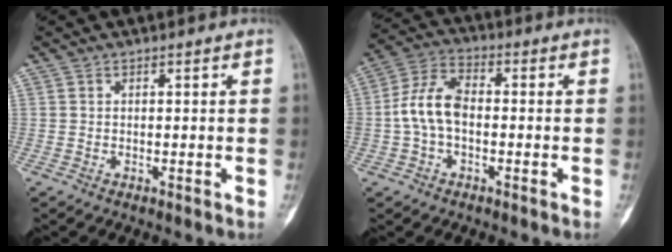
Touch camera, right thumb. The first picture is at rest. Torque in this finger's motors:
{"motor_torque": [0.12, 0.13, 0.66, 0.52, 0.23]}